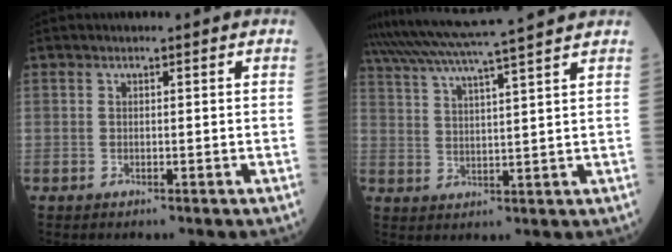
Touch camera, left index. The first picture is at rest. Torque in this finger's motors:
{"motor_torque": [0.65, -1.03, 0.22, 0.07]}